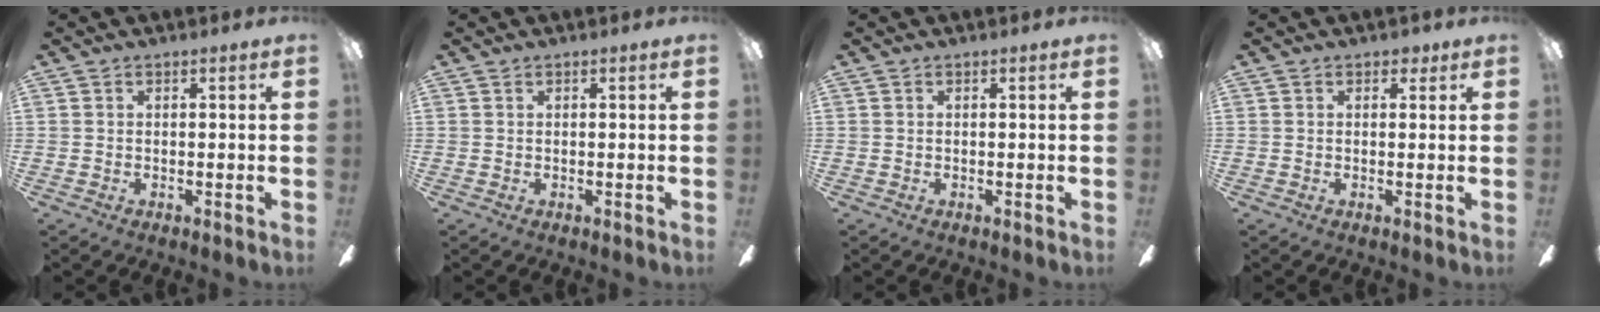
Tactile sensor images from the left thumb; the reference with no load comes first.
{"total": 0.0}
{"total": 0.0}
{"total": 1.7, "force": [0.9, 1.3, 0.7], "torque": [0.003, -0.001, 0.014]}